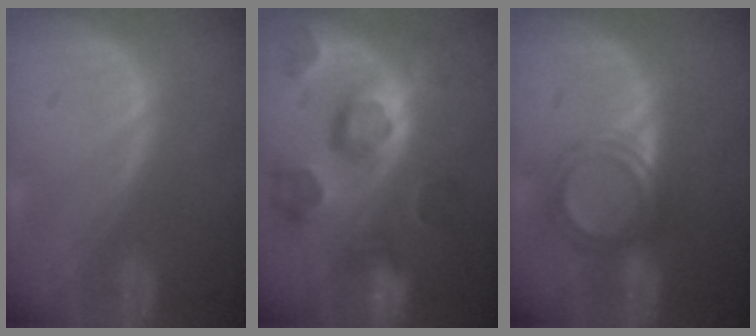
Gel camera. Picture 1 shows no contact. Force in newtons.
{"total": 11.3, "press": 10.0, "slide": 5.3}
{"total": 4.9, "press": 4.6, "slide": 1.4}